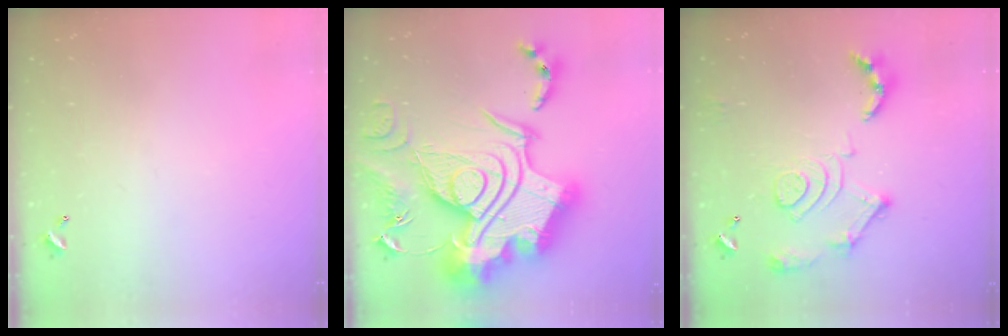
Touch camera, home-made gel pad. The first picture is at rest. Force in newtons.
{"total": 0.7, "press": 0.7, "slide": 0.1}
{"total": 16.8, "press": 16.7, "slide": 1.6}